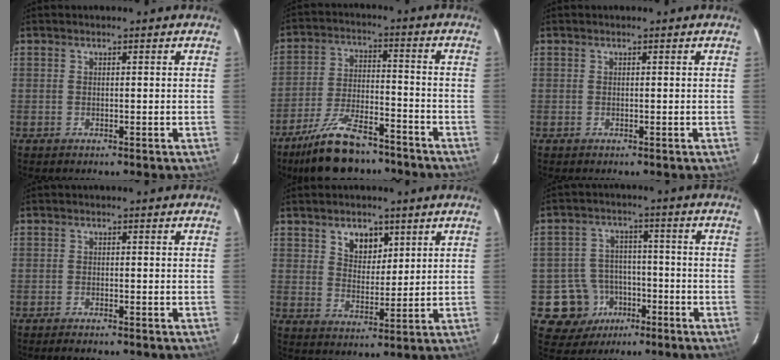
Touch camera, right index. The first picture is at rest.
{"total": 15.5, "force": [-12.5, 5.2, 7.5], "torque": [-0.158, -0.007, -0.205]}
{"total": 0.0}
{"total": 2.5, "force": [-2.3, 0.2, 1.0], "torque": [-0.027, -0.010, -0.041]}
{"total": 6.1, "force": [3.3, 4.1, 3.1], "torque": [-0.043, 0.005, 0.062]}
{"total": 9.4, "force": [-4.3, 8.2, 1.0], "torque": [-0.041, 0.032, -0.055]}